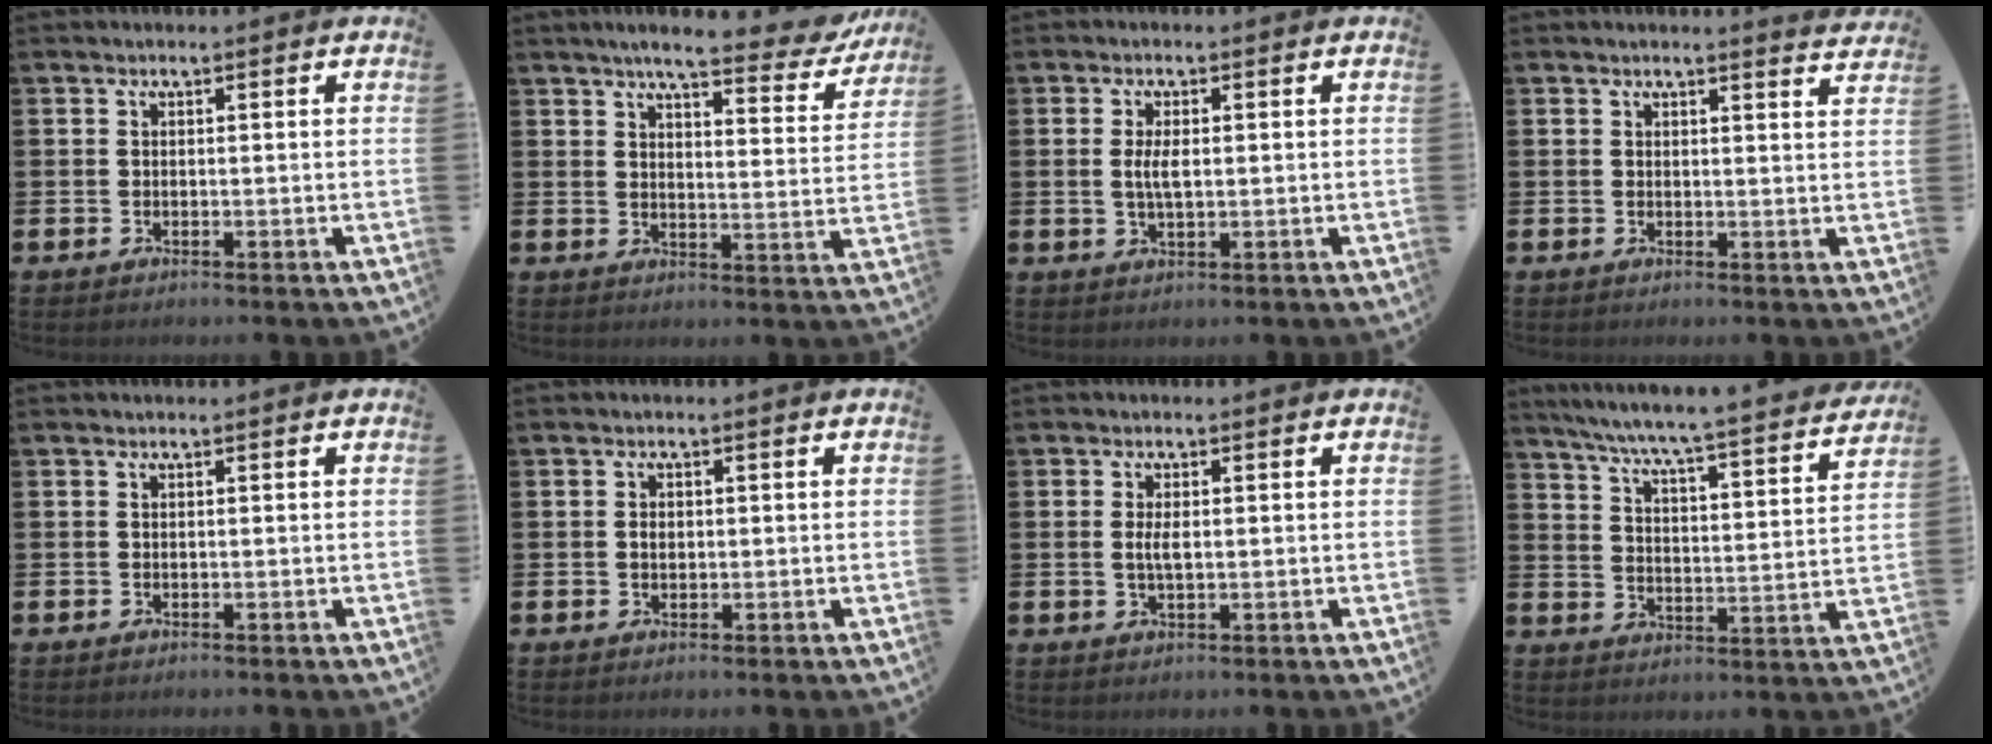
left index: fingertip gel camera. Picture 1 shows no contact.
{"total": 6.3, "force": [5.6, 1.1, 2.7], "torque": [-0.054, -0.035, 0.090]}
{"total": 3.2, "force": [0.4, 1.3, 2.9], "torque": [-0.048, 0.002, 0.002]}
{"total": 1.9, "force": [1.9, -0.2, 0.1], "torque": [0.010, -0.016, 0.031]}
{"total": 0.0}
{"total": 1.2, "force": [0.1, 1.0, 0.8], "torque": [-0.006, 0.005, -0.003]}
{"total": 2.5, "force": [0.2, 1.0, 2.3], "torque": [-0.044, 0.003, 0.000]}
{"total": 6.8, "force": [6.2, -0.2, 2.6], "torque": [-0.076, -0.056, 0.102]}